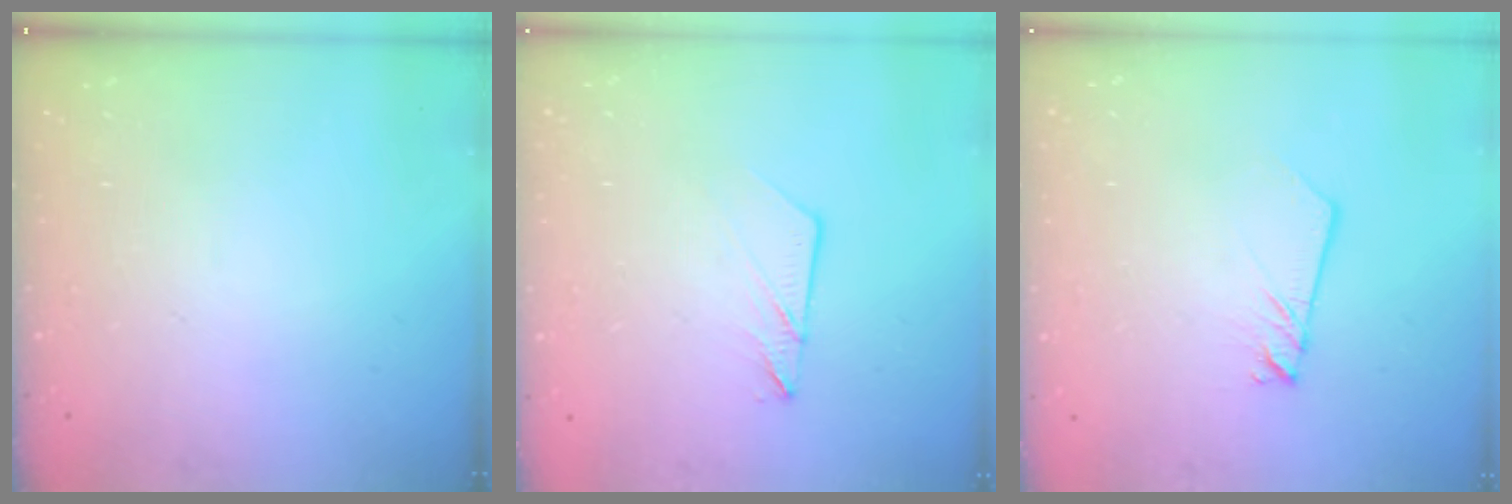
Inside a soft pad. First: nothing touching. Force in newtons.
{"total": 5.8, "press": 5.8, "slide": 0.7}
{"total": 2.5, "press": 2.5, "slide": 0.1}